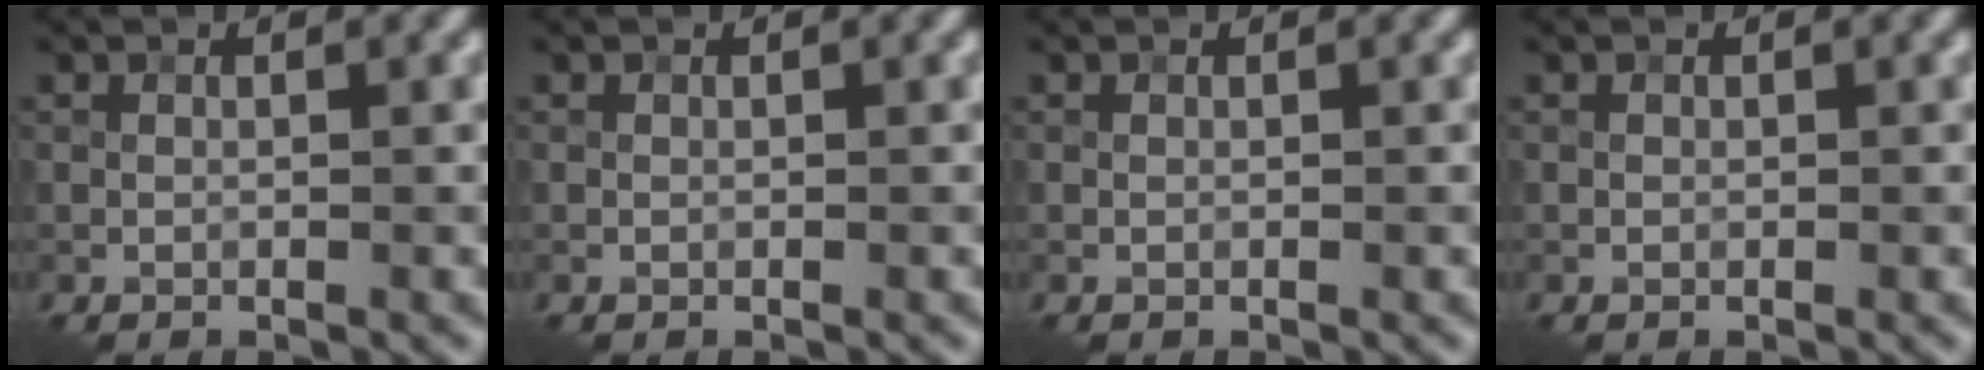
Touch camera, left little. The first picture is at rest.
{"total": 0.0}
{"total": 0.0}
{"total": 0.0}